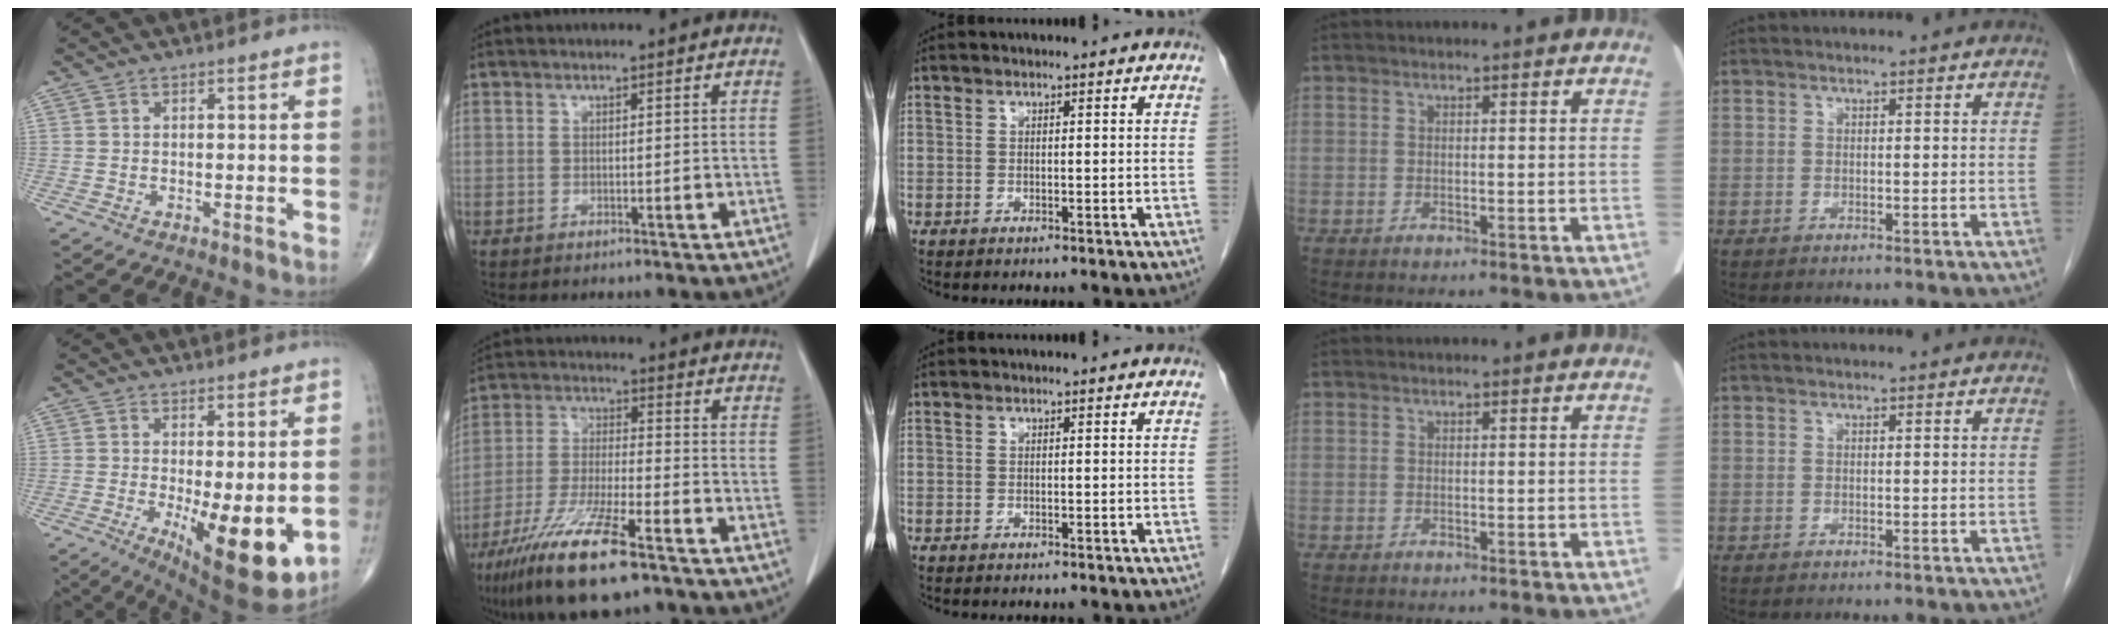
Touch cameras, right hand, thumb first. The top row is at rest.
{"thumb": {"total": 12.8, "force": [-2.5, 4.1, 11.8], "torque": [-0.168, -0.029, -0.023]}, "index": {"total": 14.6, "force": [-9.5, 2.0, 10.9], "torque": [-0.223, -0.035, -0.173]}}